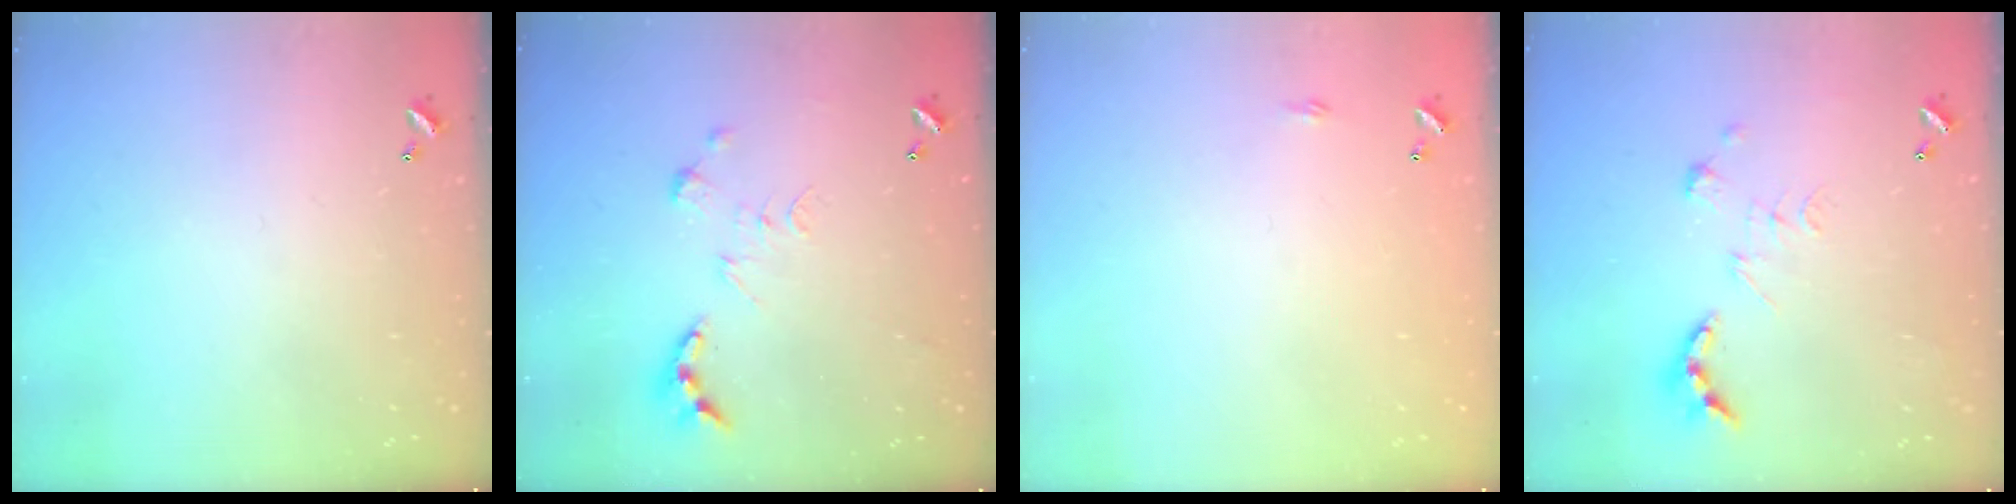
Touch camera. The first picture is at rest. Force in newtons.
{"total": 0.0}
{"total": 2.2, "press": 2.1, "slide": 0.4}
{"total": 2.7, "press": 2.2, "slide": 1.5}